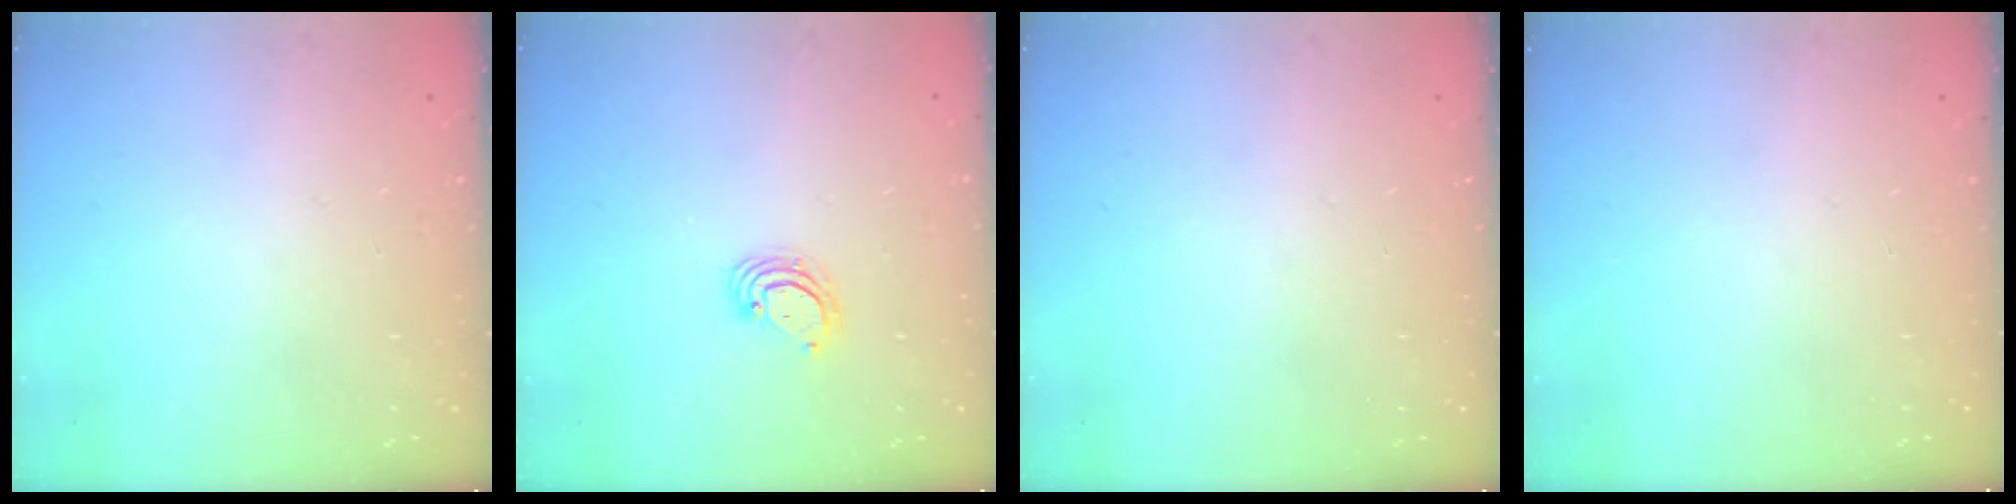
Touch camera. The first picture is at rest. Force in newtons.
{"total": 3.4, "press": 3.4, "slide": 0.2}
{"total": 0.0}
{"total": 0.0}